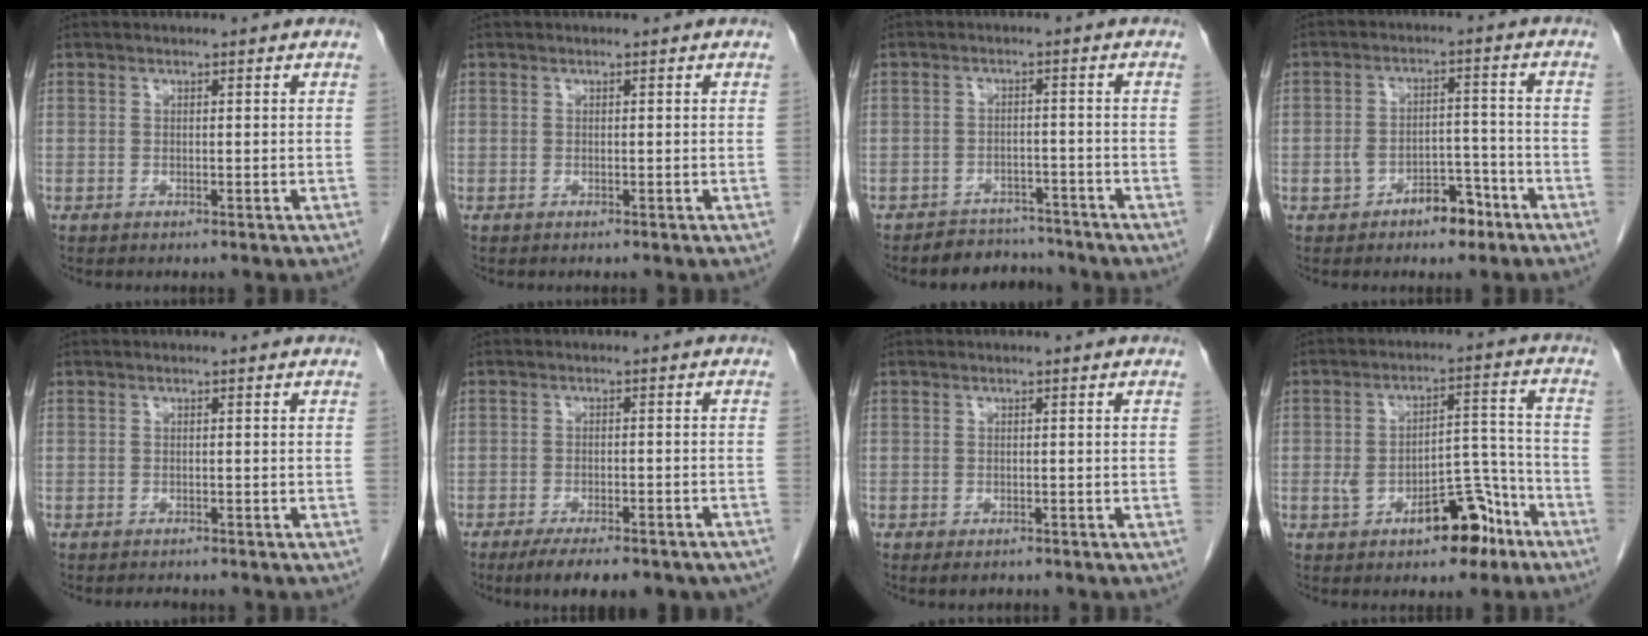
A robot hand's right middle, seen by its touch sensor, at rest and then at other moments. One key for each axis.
{"total": 0.0}
{"total": 5.1, "fx": -4.6, "fy": 1.9, "fz": -0.5, "tx": 0.018, "ty": 0.012, "tz": -0.071}
{"total": 5.8, "fx": -3.5, "fy": 3.1, "fz": 3.4, "tx": -0.056, "ty": 0.028, "tz": -0.051}
{"total": 1.1, "fx": -1.1, "fy": 0.3, "fz": 0.2, "tx": -0.006, "ty": -0.003, "tz": -0.014}
{"total": 11.5, "fx": -9.1, "fy": 3.1, "fz": 6.3, "tx": -0.074, "ty": -0.003, "tz": -0.118}
{"total": 1.5, "fx": -1.1, "fy": 0.6, "fz": 0.7, "tx": -0.009, "ty": -0.001, "tz": -0.011}
{"total": 10.0, "fx": -5.0, "fy": 4.4, "fz": 7.4, "tx": -0.113, "ty": 0.031, "tz": -0.068}